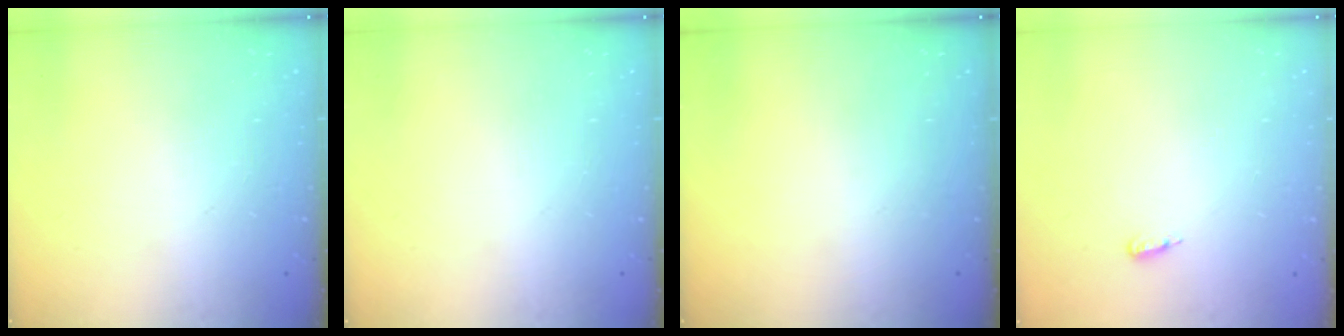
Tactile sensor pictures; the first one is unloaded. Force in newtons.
{"total": 0.0}
{"total": 0.0}
{"total": 4.4, "press": 3.4, "slide": 2.9}